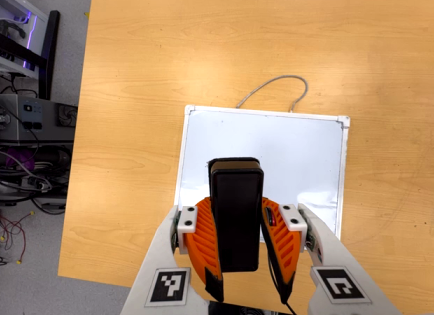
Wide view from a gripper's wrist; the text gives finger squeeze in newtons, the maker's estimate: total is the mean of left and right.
{"total": 7.7, "left": 6.3, "right": 9.1}